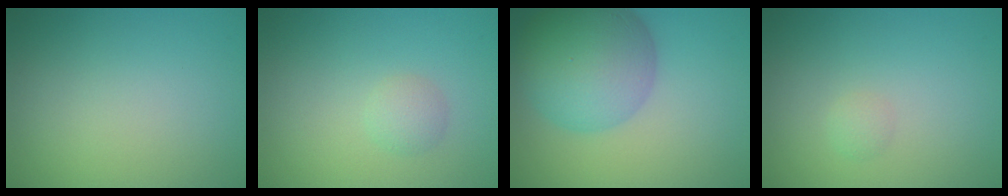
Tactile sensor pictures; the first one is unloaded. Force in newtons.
{"total": 1.4, "press": 1.4, "slide": 0.0}
{"total": 9.0, "press": 9.0, "slide": 0.3}
{"total": 0.7, "press": 0.7, "slide": 0.0}